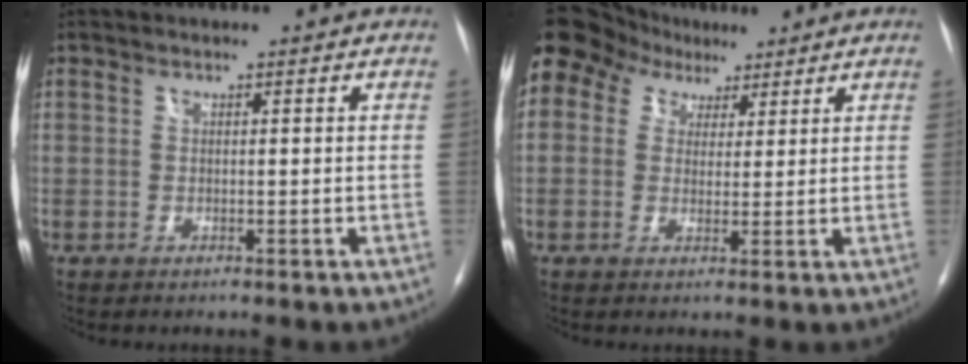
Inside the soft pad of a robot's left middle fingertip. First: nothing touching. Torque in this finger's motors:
{"motor_torque": [1.90, -0.24, 1.05, 0.21]}